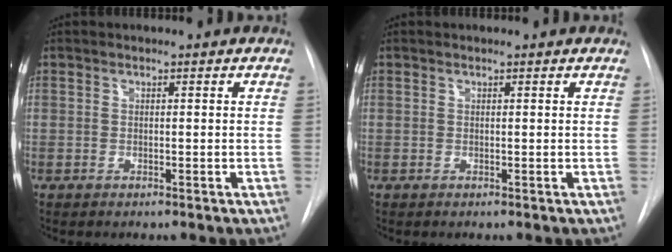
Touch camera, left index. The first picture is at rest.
{"total": 0.9, "force": [0.9, 0.2, 0.1], "torque": [-0.008, 0.005, 0.008]}